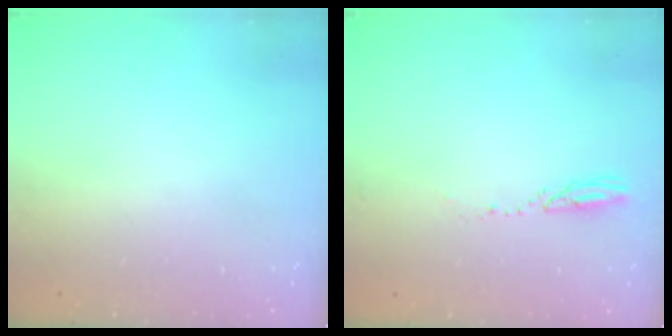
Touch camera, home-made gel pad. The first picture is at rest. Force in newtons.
{"total": 3.4, "press": 3.4, "slide": 0.4}